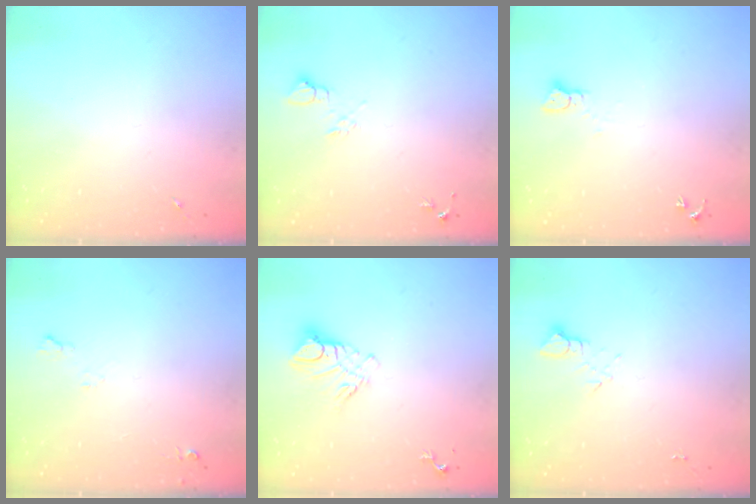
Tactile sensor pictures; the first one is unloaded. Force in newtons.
{"total": 6.6, "press": 6.5, "slide": 0.8}
{"total": 3.1, "press": 3.1, "slide": 0.1}
{"total": 4.9, "press": 4.8, "slide": 0.9}
{"total": 10.2, "press": 10.1, "slide": 0.8}
{"total": 2.7, "press": 2.7, "slide": 0.2}